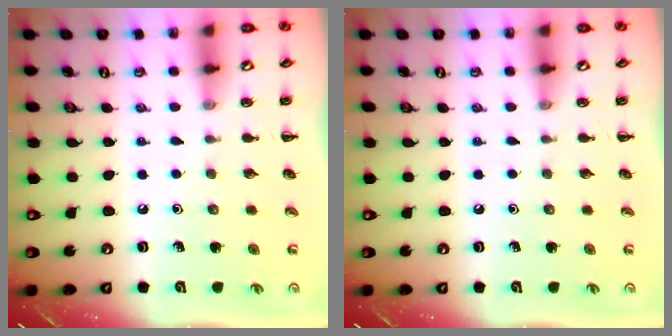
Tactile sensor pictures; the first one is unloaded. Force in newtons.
{"total": 0.0}